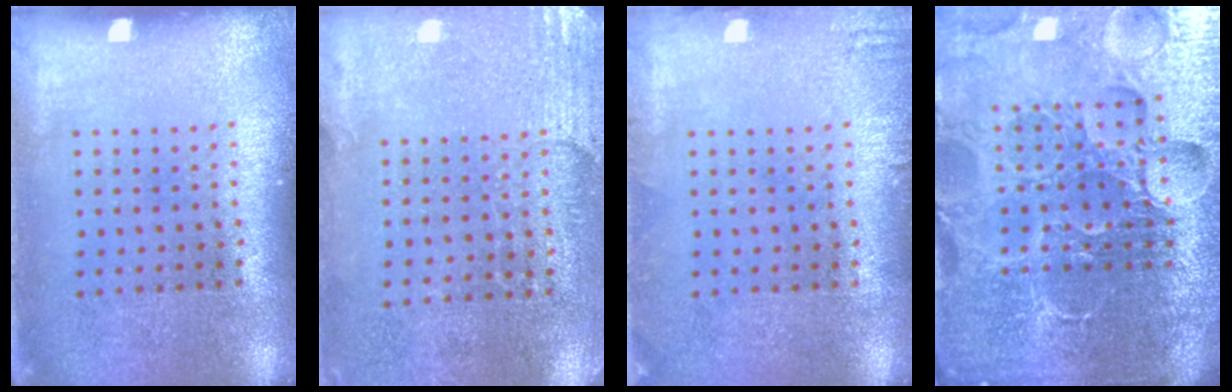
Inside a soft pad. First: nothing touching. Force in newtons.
{"total": 2.6, "press": 2.3, "slide": 1.2}
{"total": 1.0, "press": 1.0, "slide": 0.2}
{"total": 6.8, "press": 5.9, "slide": 3.2}